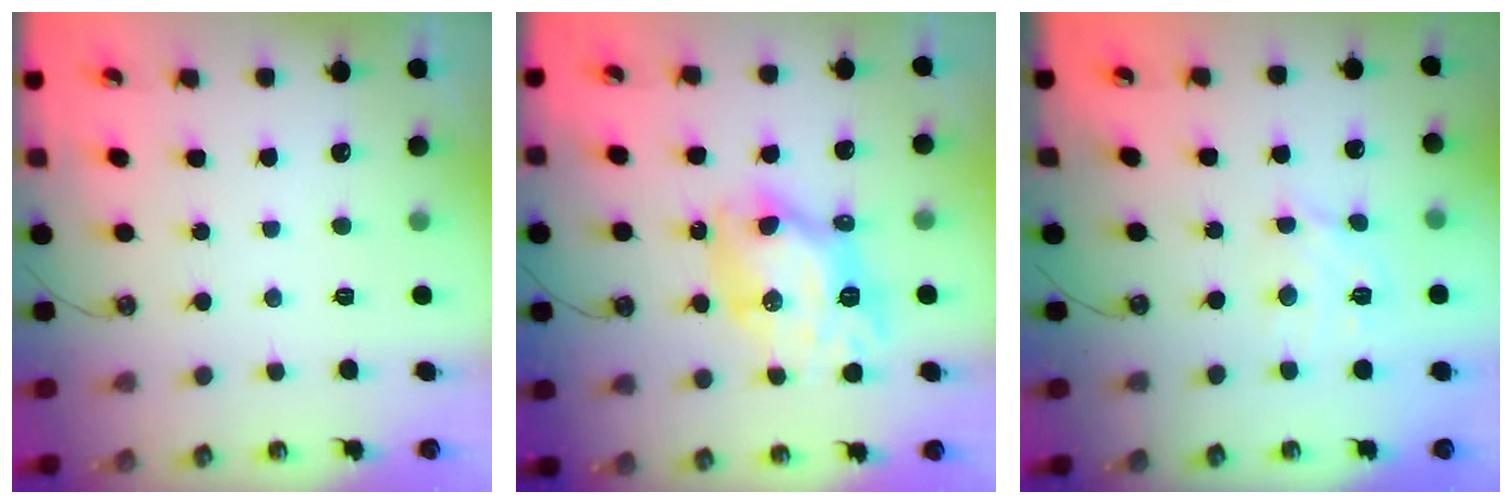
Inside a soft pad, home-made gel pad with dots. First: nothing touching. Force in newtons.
{"total": 10.7, "press": 10.7, "slide": 0.5}
{"total": 8.3, "press": 8.3, "slide": 0.4}